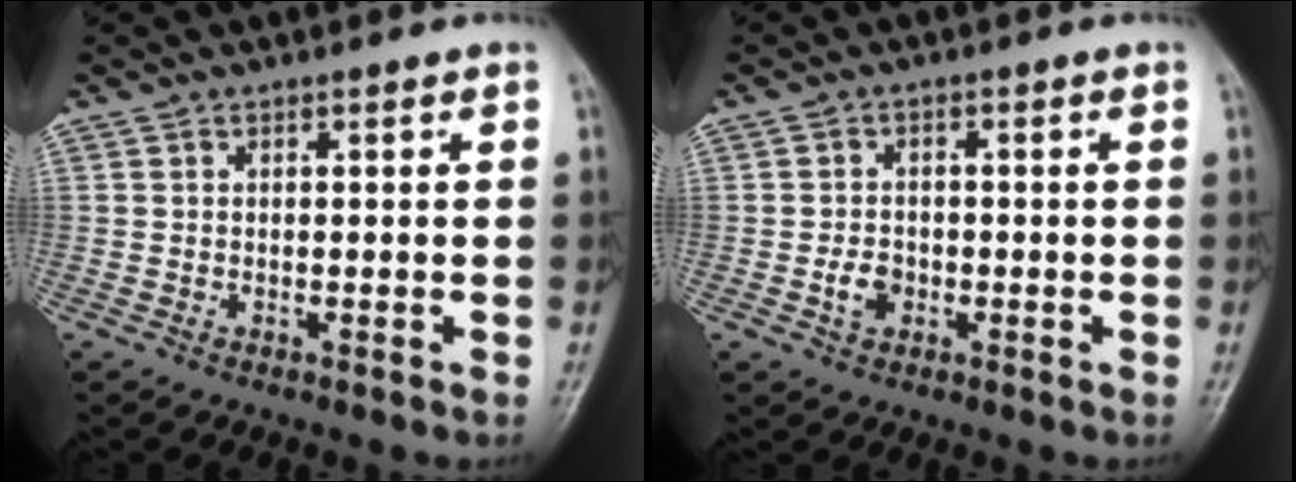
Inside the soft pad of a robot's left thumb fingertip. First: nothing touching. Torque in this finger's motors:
{"motor_torque": [0.16, 1.04, 0.24, -0.12, 0.10]}